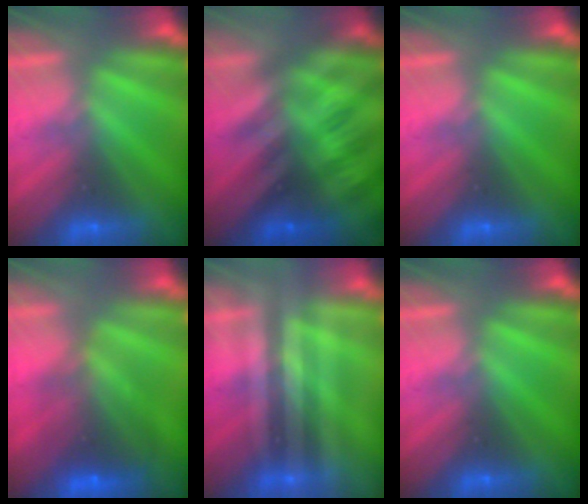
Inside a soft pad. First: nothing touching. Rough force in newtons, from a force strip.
{"total": 2.9}
{"total": 0.0}
{"total": 7.4}
{"total": 1.9}
{"total": 0.0}